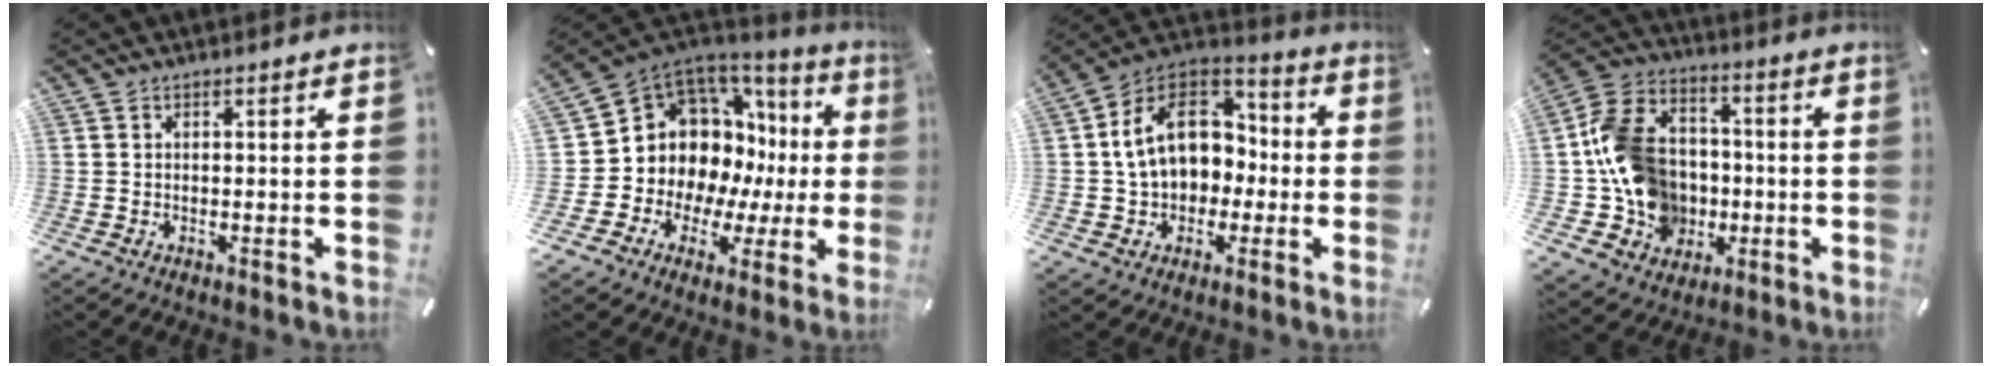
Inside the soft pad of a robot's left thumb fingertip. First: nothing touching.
{"total": 13.3, "force": [3.5, 11.1, 6.3], "torque": [-0.113, -0.052, 0.081]}
{"total": 15.8, "force": [0.3, 12.9, 9.2], "torque": [-0.174, 0.013, 0.009]}
{"total": 16.5, "force": [-2.2, 14.5, 7.5], "torque": [-0.149, 0.020, -0.029]}